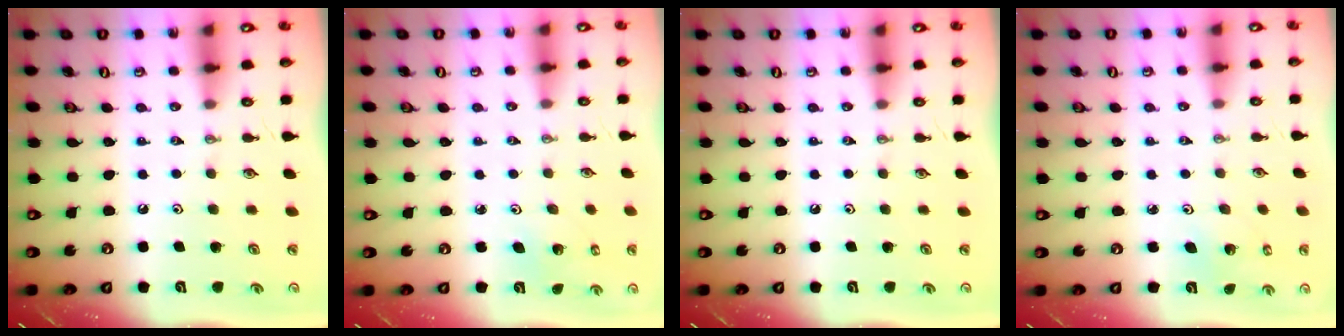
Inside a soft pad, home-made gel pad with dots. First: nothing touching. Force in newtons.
{"total": 2.2, "press": 2.2, "slide": 0.2}
{"total": 0.0}
{"total": 2.6, "press": 2.6, "slide": 0.2}